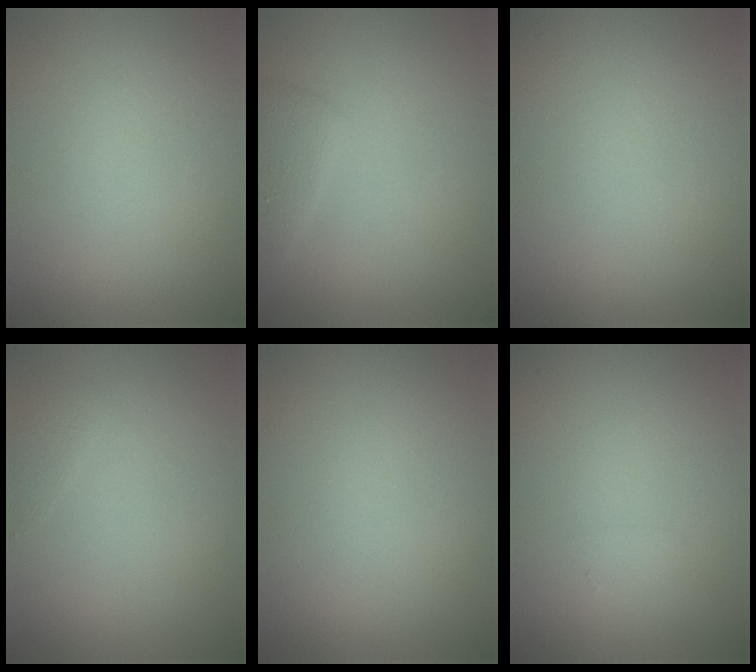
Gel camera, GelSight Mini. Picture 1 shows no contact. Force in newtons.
{"total": 2.0, "press": 2.0, "slide": 0.2}
{"total": 0.0}
{"total": 0.9, "press": 0.9, "slide": 0.1}
{"total": 0.0}
{"total": 0.6, "press": 0.6, "slide": 0.0}